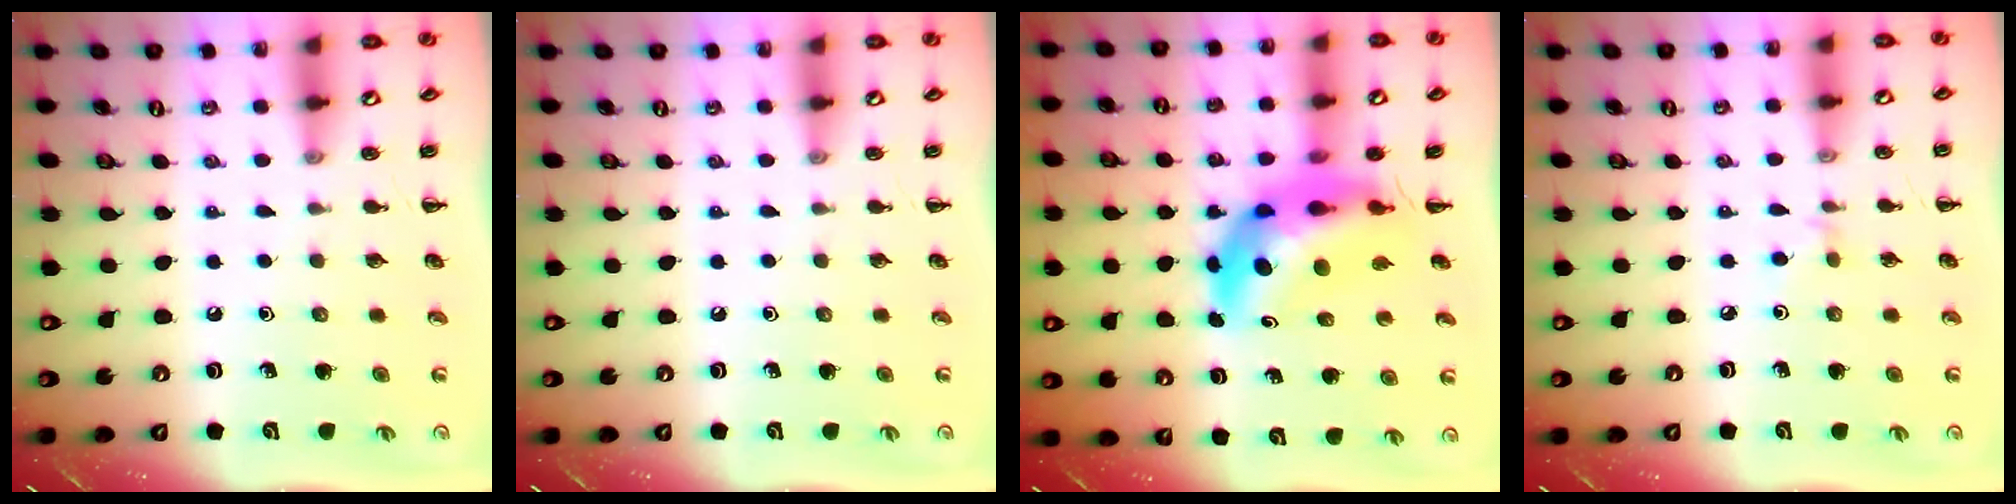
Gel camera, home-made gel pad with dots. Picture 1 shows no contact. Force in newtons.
{"total": 0.0}
{"total": 10.3, "press": 9.8, "slide": 3.1}
{"total": 2.2, "press": 2.0, "slide": 0.8}